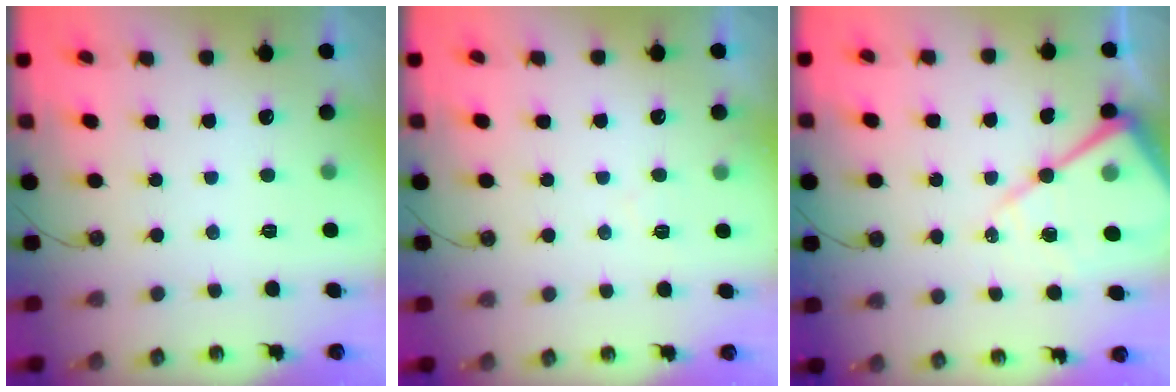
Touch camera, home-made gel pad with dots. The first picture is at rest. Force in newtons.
{"total": 4.1, "press": 4.1, "slide": 0.7}
{"total": 15.5, "press": 15.4, "slide": 1.5}